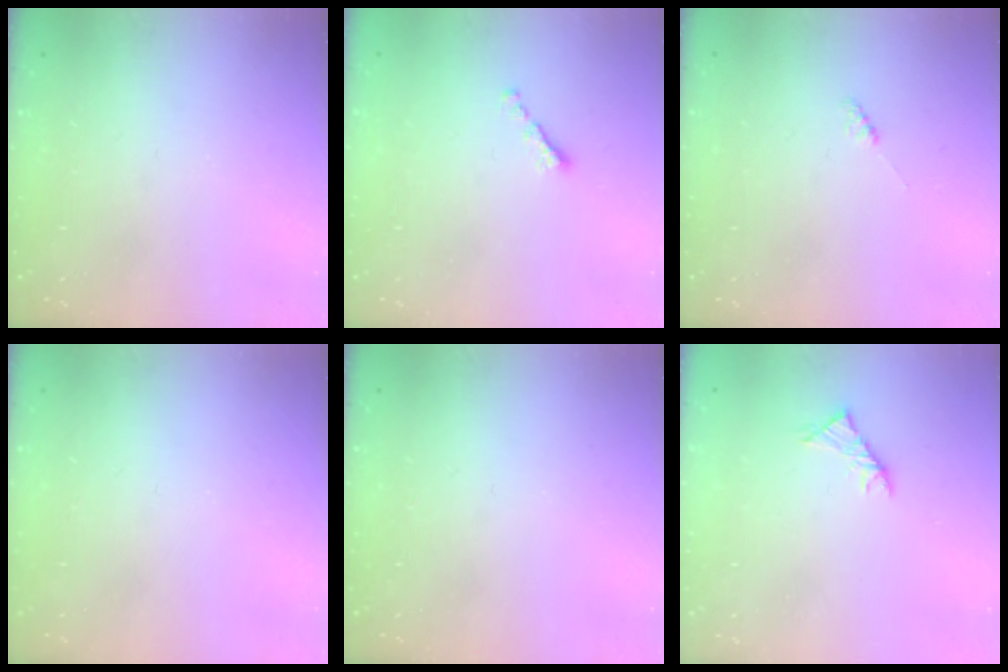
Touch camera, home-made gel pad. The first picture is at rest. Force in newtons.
{"total": 1.5, "press": 1.4, "slide": 0.5}
{"total": 1.9, "press": 1.9, "slide": 0.3}
{"total": 0.0}
{"total": 0.0}
{"total": 2.9, "press": 2.8, "slide": 0.8}